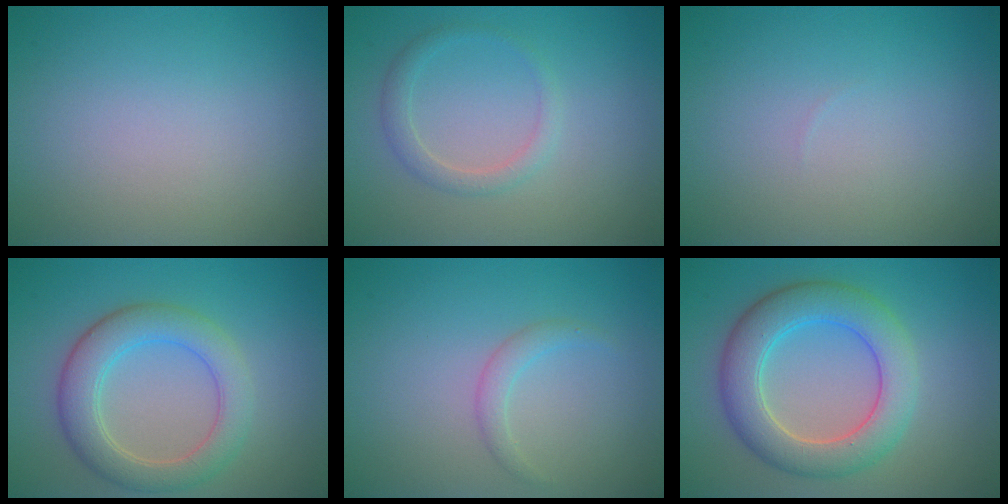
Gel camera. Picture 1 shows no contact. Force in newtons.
{"total": 1.8, "press": 1.8, "slide": 0.1}
{"total": 0.0}
{"total": 5.0, "press": 5.0, "slide": 0.4}
{"total": 1.3, "press": 1.3, "slide": 0.1}
{"total": 6.3, "press": 6.3, "slide": 0.0}